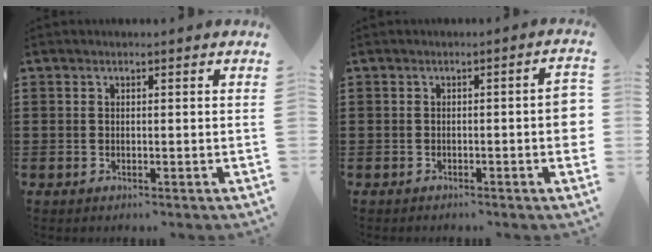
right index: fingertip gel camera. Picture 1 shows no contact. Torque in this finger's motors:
{"motor_torque": [-0.56, 0.60, -0.15, -0.10]}